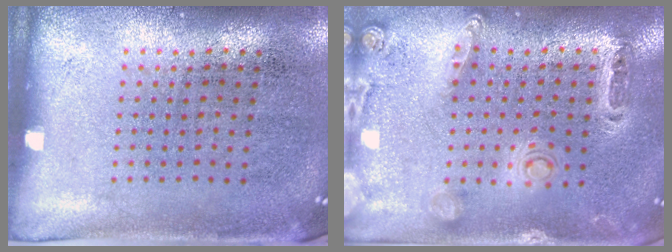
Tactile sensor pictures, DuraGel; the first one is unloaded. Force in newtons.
{"total": 0.9, "press": 0.9, "slide": 0.2}